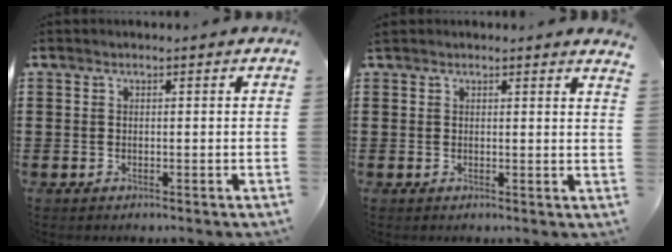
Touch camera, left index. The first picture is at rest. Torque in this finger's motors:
{"motor_torque": [0.57, 0.41, 0.61, 0.21]}